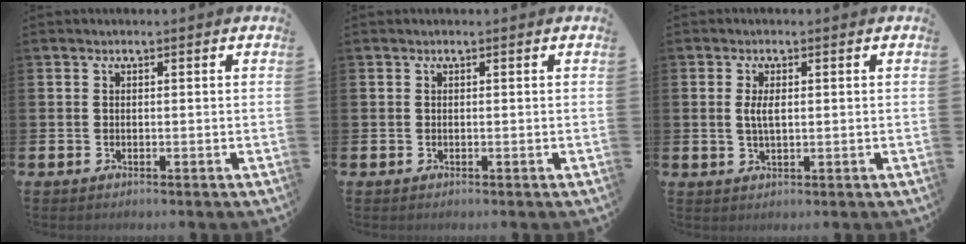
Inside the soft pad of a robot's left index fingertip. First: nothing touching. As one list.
[{"total": 0.0}, {"total": 2.7, "force": [0.5, 1.1, 2.5], "torque": [-0.047, 0.005, 0.006]}]